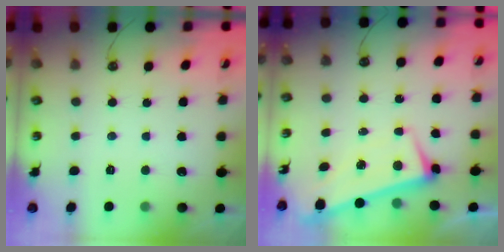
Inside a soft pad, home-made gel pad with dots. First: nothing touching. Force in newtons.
{"total": 1.5, "press": 0.4, "slide": 1.4}